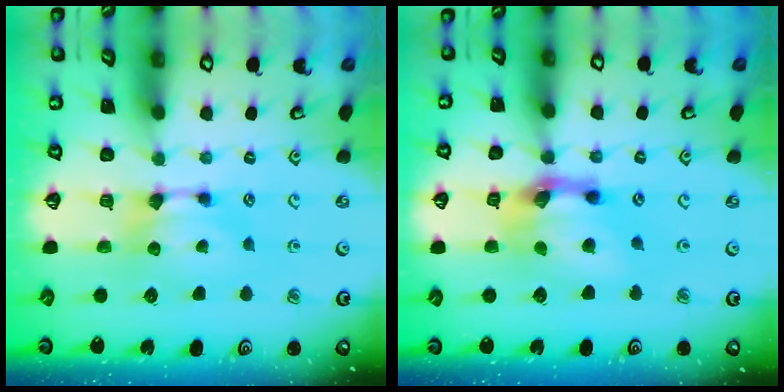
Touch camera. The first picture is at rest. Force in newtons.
{"total": 7.3, "press": 6.9, "slide": 2.4}